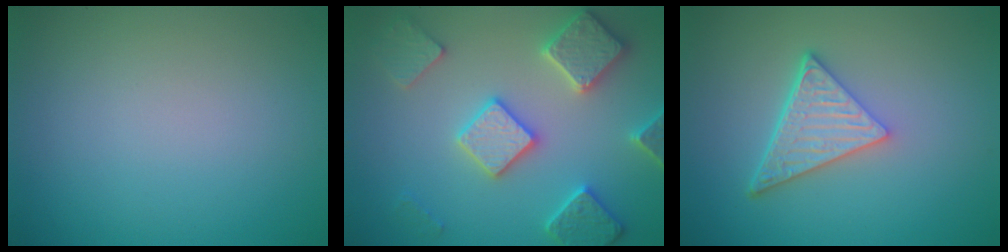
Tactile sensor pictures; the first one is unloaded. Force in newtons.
{"total": 5.7, "press": 5.6, "slide": 1.3}
{"total": 4.9, "press": 3.5, "slide": 3.3}